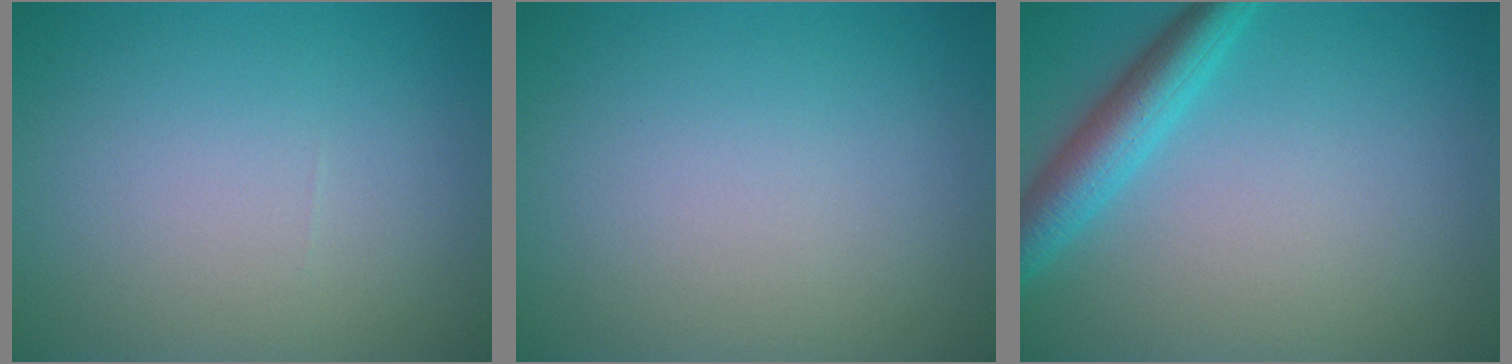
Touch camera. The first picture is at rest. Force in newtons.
{"total": 0.0}
{"total": 3.9, "press": 3.9, "slide": 0.1}